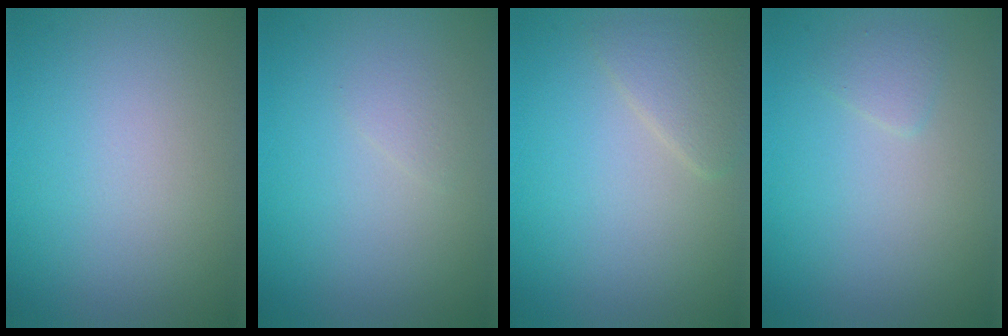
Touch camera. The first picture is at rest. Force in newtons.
{"total": 0.8, "press": 0.8, "slide": 0.0}
{"total": 2.0, "press": 2.0, "slide": 0.1}
{"total": 1.0, "press": 1.0, "slide": 0.1}